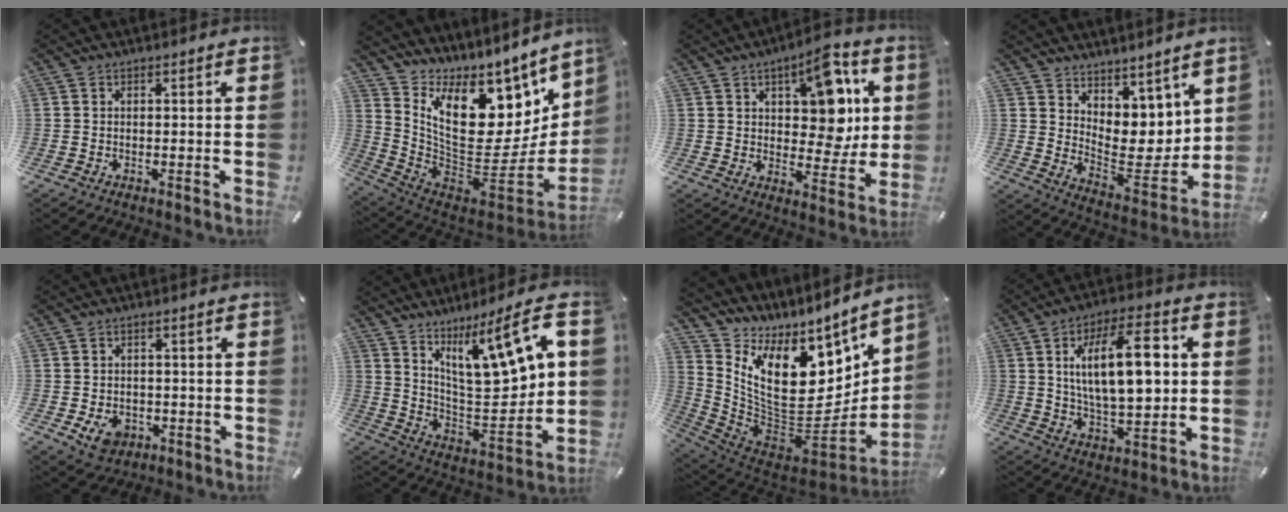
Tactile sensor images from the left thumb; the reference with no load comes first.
{"total": 15.7, "force": [7.8, 9.9, 9.4], "torque": [-0.158, -0.104, 0.146]}
{"total": 14.5, "force": [6.2, 7.9, 10.5], "torque": [-0.131, -0.030, 0.103]}
{"total": 8.3, "force": [4.7, 6.5, 2.0], "torque": [-0.014, -0.072, 0.098]}
{"total": 6.0, "force": [-2.0, 4.8, 3.0], "torque": [-0.051, 0.003, -0.038]}
{"total": 16.2, "force": [9.6, 5.6, 11.7], "torque": [-0.179, -0.067, 0.160]}
{"total": 18.4, "force": [5.6, 12.6, 12.2], "torque": [-0.218, -0.093, 0.106]}
{"total": 18.3, "force": [3.6, 8.5, 15.8], "torque": [-0.267, -0.004, 0.053]}